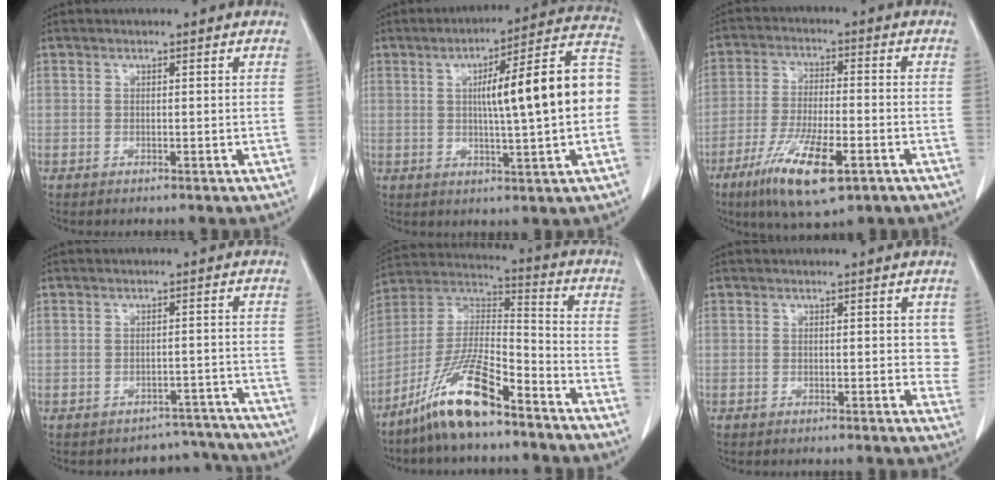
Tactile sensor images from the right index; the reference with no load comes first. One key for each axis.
{"total": 17.0, "fx": 0.8, "fy": 1.3, "fz": 16.9, "tx": -0.235, "ty": 0.037, "tz": 0.007}
{"total": 12.3, "fx": -6.5, "fy": 2.7, "fz": 10.0, "tx": -0.192, "ty": -0.023, "tz": -0.107}
{"total": 5.2, "fx": -4.6, "fy": 2.1, "fz": -1.2, "tx": 0.028, "ty": 0.037, "tz": -0.047}
{"total": 14.1, "fx": -9.8, "fy": 2.4, "fz": 9.8, "tx": -0.203, "ty": -0.002, "tz": -0.183}
{"total": 3.0, "fx": 1.1, "fy": 1.5, "fz": 2.3, "tx": -0.012, "ty": -0.006, "tz": 0.009}